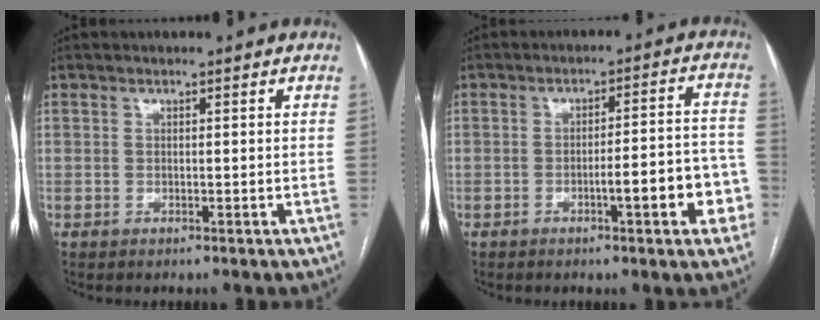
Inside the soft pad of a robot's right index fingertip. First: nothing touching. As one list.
[{"total": 9.0, "force": [-3.4, 1.5, 8.1], "torque": [-0.092, 0.026, -0.039]}]